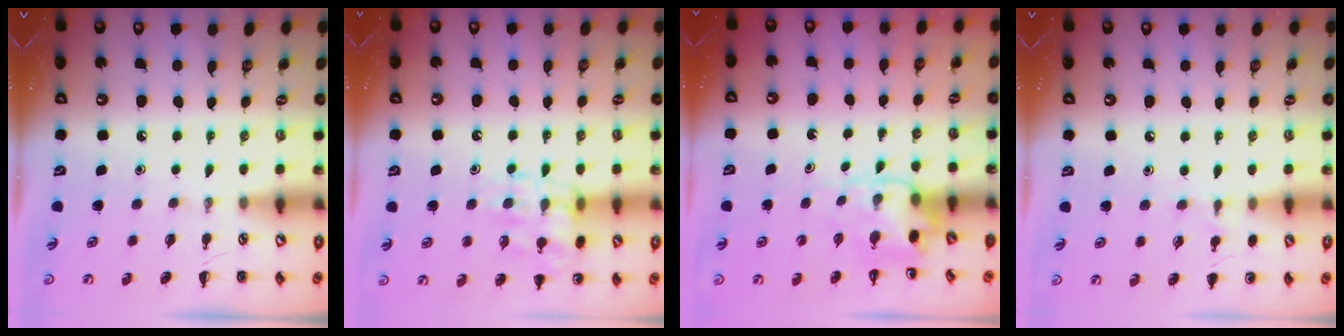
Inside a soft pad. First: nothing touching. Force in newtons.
{"total": 14.6, "press": 14.5, "slide": 2.1}
{"total": 5.1, "press": 5.0, "slide": 0.9}
{"total": 5.8, "press": 5.5, "slide": 1.7}